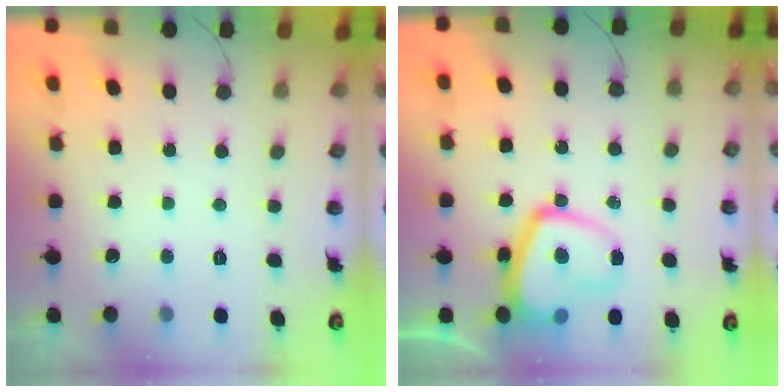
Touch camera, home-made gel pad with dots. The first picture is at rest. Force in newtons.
{"total": 14.8, "press": 14.7, "slide": 1.4}